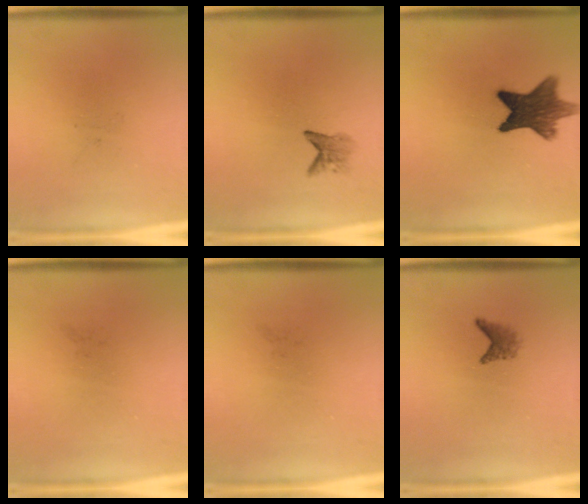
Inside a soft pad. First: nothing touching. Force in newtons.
{"total": 1.8}
{"total": 10.5}
{"total": 0.0}
{"total": 0.0}
{"total": 1.7}